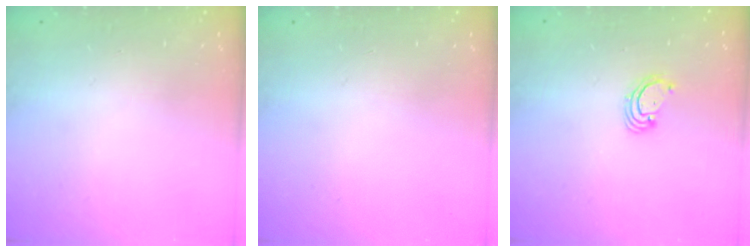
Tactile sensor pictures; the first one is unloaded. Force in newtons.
{"total": 0.0}
{"total": 2.4, "press": 2.4, "slide": 0.2}